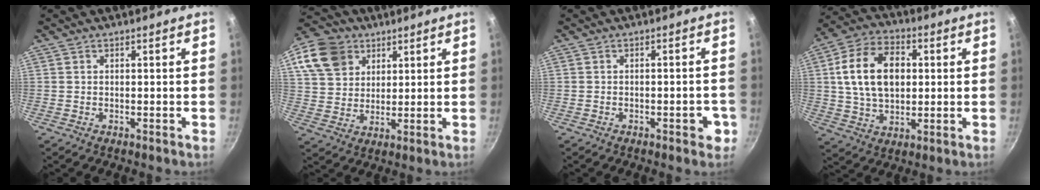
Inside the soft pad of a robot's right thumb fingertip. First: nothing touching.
{"total": 12.8, "force": [6.4, 9.7, 5.3], "torque": [-0.080, -0.003, 0.118]}
{"total": 3.7, "force": [-1.6, 1.6, 2.9], "torque": [-0.025, 0.011, -0.021]}
{"total": 15.4, "force": [2.3, 10.4, 11.1], "torque": [-0.174, 0.009, 0.034]}